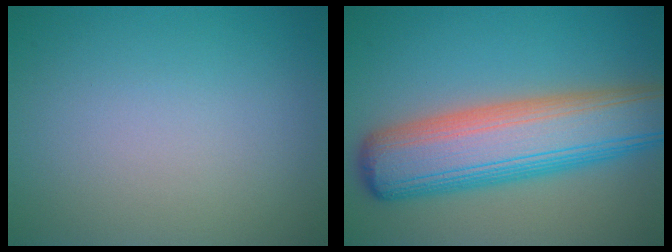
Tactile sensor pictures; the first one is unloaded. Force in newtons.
{"total": 10.6, "press": 10.6, "slide": 0.3}